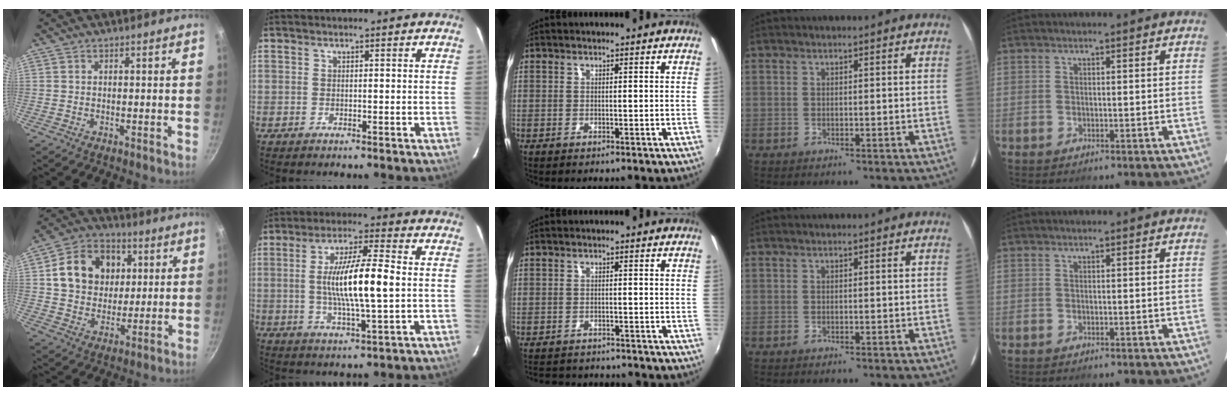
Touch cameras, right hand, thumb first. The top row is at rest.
{"thumb": {"total": 15.4, "force": [3.6, 12.4, 8.3], "torque": [-0.116, 0.009, 0.056]}, "index": {"total": 13.2, "force": [0.0, 1.9, 13.0], "torque": [-0.237, -0.001, -0.001]}, "middle": {"total": 8.0, "force": [-7.3, 2.4, 2.2], "torque": [-0.058, -0.008, -0.107]}}